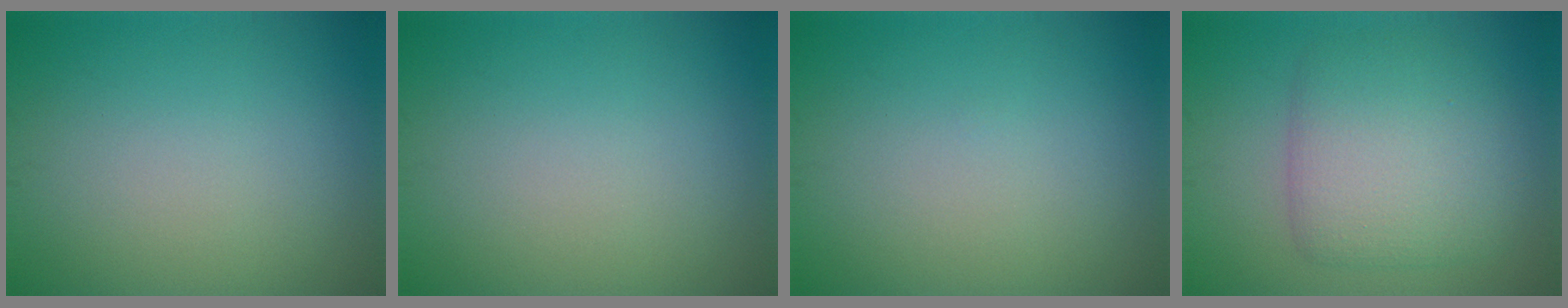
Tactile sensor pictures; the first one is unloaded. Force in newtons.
{"total": 0.0}
{"total": 0.0}
{"total": 5.8, "press": 5.8, "slide": 0.3}